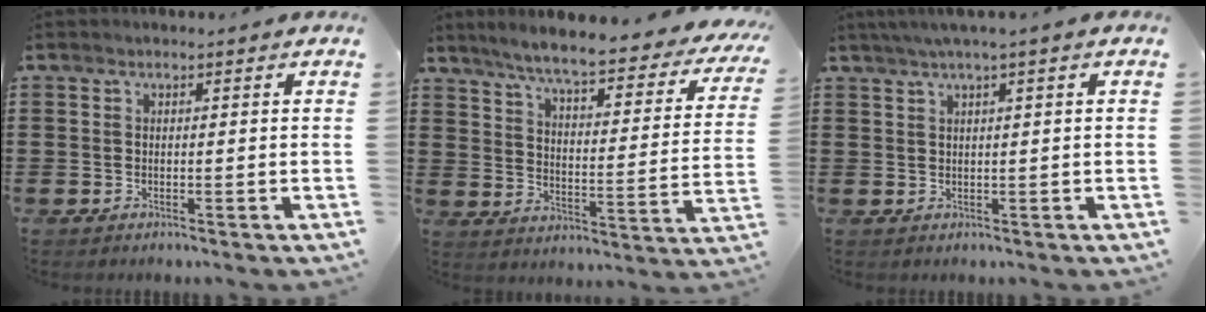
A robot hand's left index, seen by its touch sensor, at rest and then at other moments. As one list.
[{"total": 6.6, "force": [5.6, -0.2, 3.5], "torque": [-0.084, -0.045, 0.088]}, {"total": 1.5, "force": [0.4, -0.1, 1.5], "torque": [-0.026, -0.003, 0.008]}]